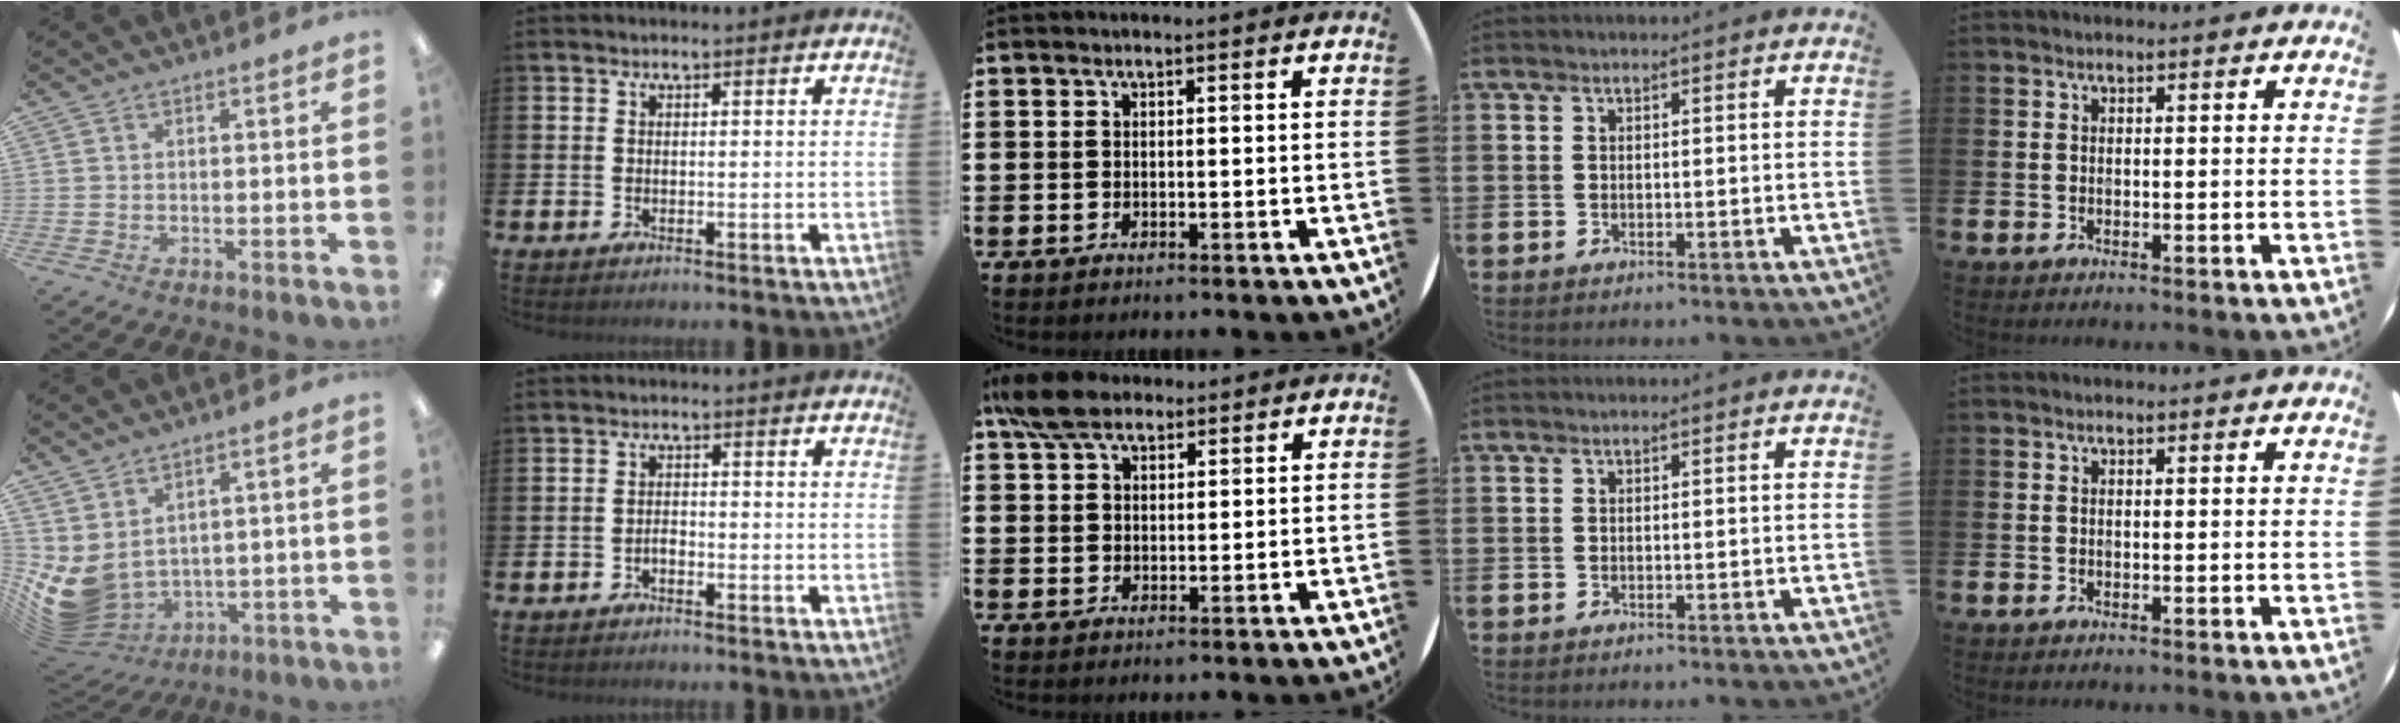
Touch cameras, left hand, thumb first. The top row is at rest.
{"thumb": {"total": 7.4, "force": [1.1, 5.5, 4.8], "torque": [-0.127, -0.029, 0.032]}, "index": {"total": 1.3, "force": [-0.9, 0.6, 0.7], "torque": [-0.013, 0.001, -0.018]}, "middle": {"total": 6.0, "force": [4.8, 2.6, 2.4], "torque": [-0.054, -0.004, 0.091]}}